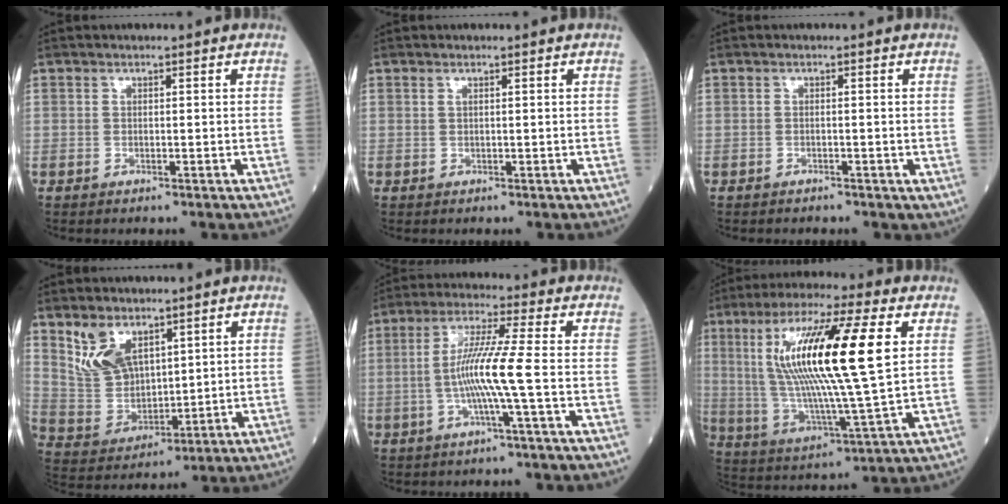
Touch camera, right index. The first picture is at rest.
{"total": 0.6, "force": [0.4, -0.2, 0.4], "torque": [-0.011, -0.003, 0.008]}
{"total": 1.0, "force": [-0.7, 0.7, 0.3], "torque": [-0.007, 0.001, -0.008]}
{"total": 8.6, "force": [5.4, 4.6, 4.9], "torque": [-0.105, 0.005, 0.121]}
{"total": 8.5, "force": [-1.3, -1.1, 8.3], "torque": [-0.162, 0.003, -0.030]}
{"total": 20.5, "force": [5.1, 1.4, 19.8], "torque": [-0.388, 0.007, 0.078]}